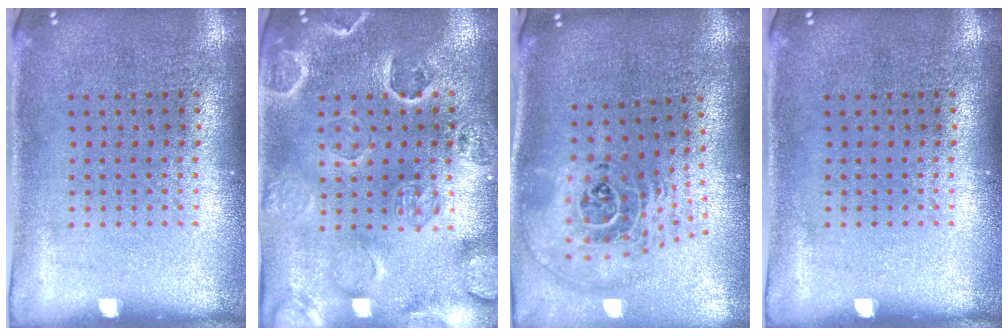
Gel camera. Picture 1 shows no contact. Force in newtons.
{"total": 2.7, "press": 2.6, "slide": 0.6}
{"total": 2.6, "press": 1.9, "slide": 1.8}
{"total": 0.0}